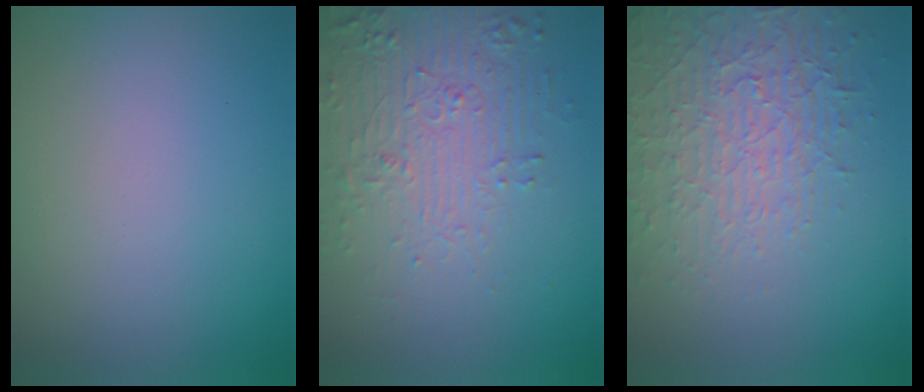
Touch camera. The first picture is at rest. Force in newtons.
{"total": 5.7, "press": 3.8, "slide": 4.2}
{"total": 3.9, "press": 3.7, "slide": 1.2}